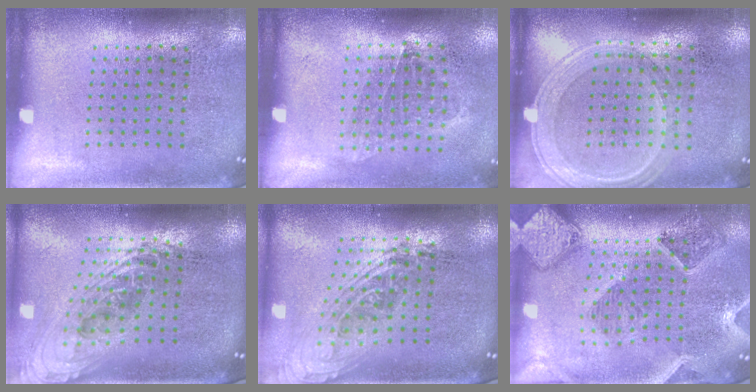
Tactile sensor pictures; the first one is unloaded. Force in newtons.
{"total": 1.0, "press": 0.8, "slide": 0.6}
{"total": 1.3, "press": 1.2, "slide": 0.3}
{"total": 2.2, "press": 1.6, "slide": 1.6}
{"total": 2.1, "press": 1.6, "slide": 1.4}
{"total": 1.6, "press": 1.5, "slide": 0.3}